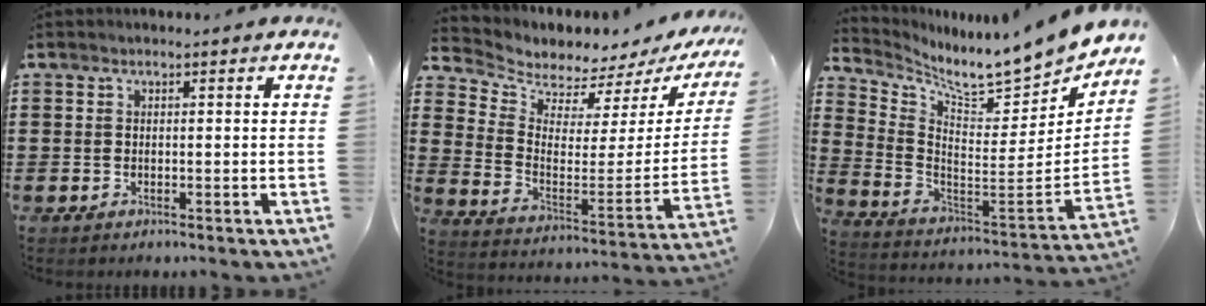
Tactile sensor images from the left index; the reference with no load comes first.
{"total": 3.9, "force": [3.8, 0.9, -0.3], "torque": [-0.027, -0.049, 0.059]}
{"total": 8.2, "force": [7.7, 0.4, 2.7], "torque": [-0.079, -0.082, 0.125]}